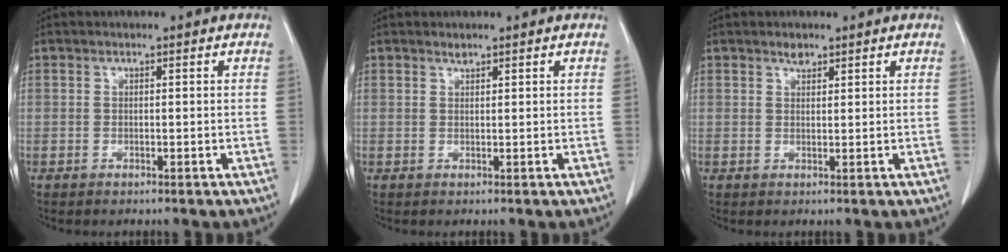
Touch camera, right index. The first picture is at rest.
{"total": 0.6, "force": [0.6, 0.1, 0.1], "torque": [-0.006, -0.004, 0.012]}
{"total": 1.3, "force": [1.0, 0.6, 0.4], "torque": [-0.009, -0.002, 0.017]}